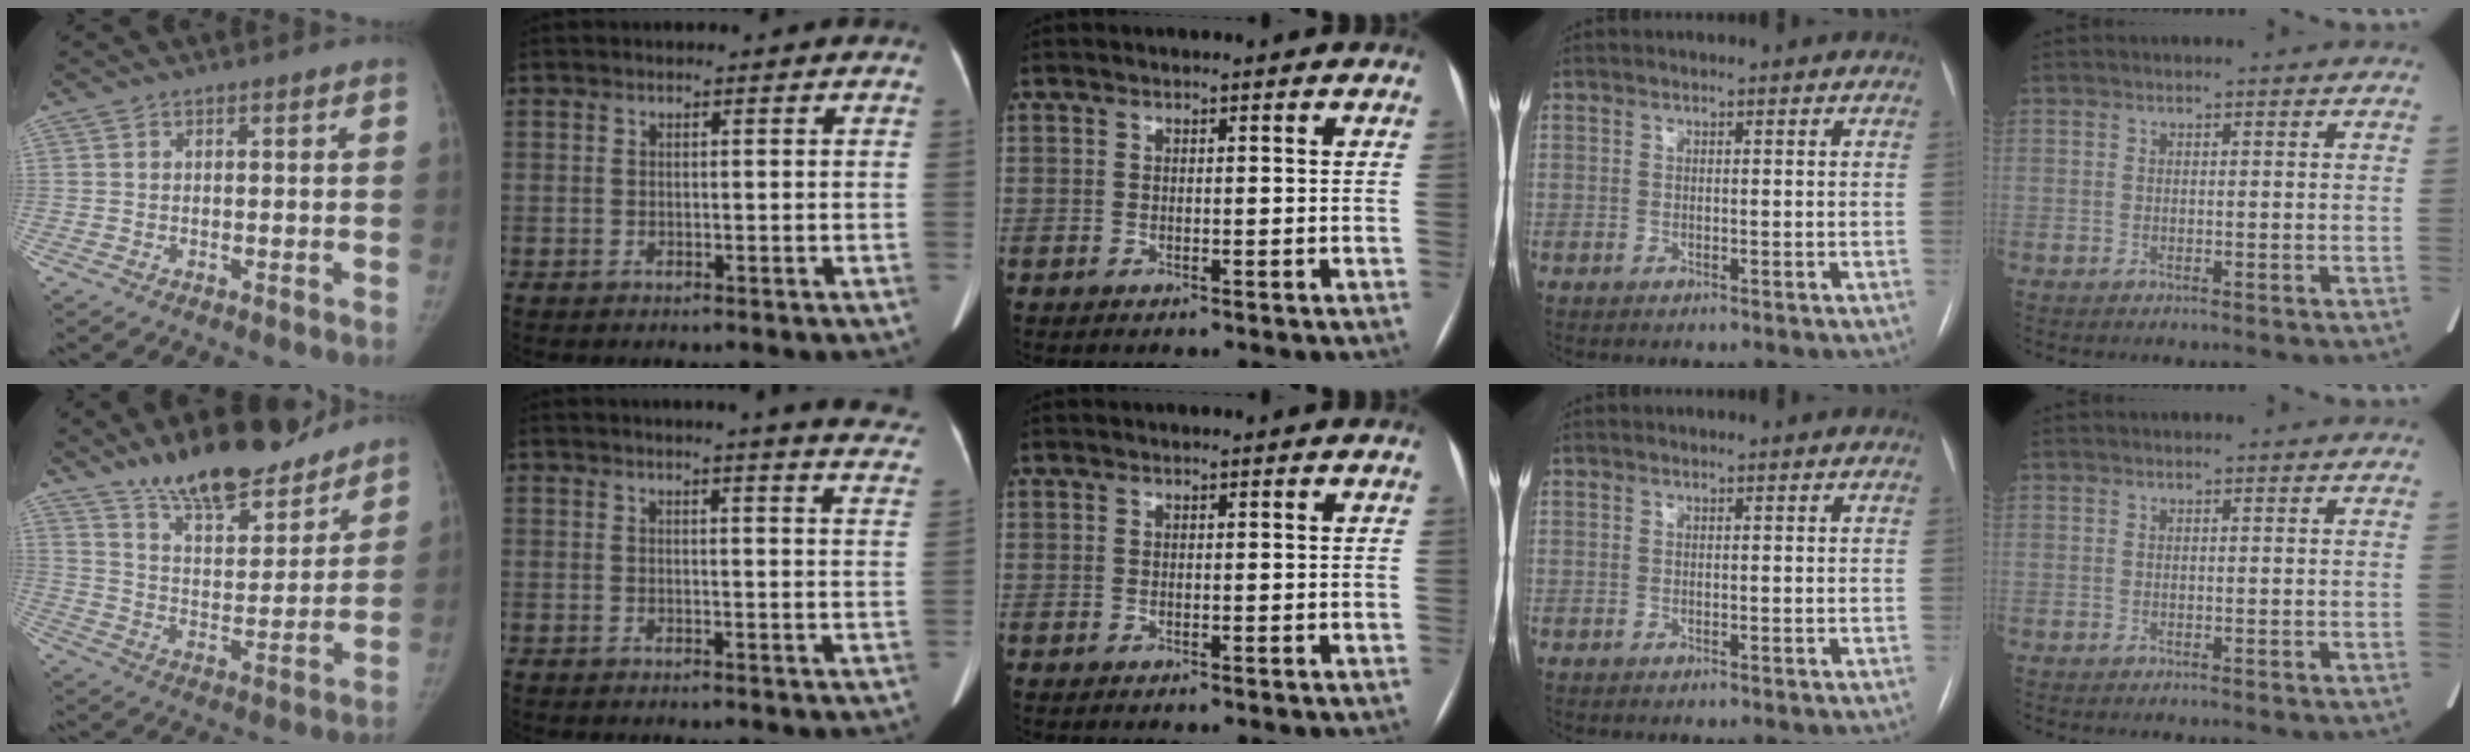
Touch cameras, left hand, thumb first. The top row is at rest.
{"thumb": {"total": 17.4, "force": [14.0, 5.7, 8.5], "torque": [-0.095, -0.086, 0.234]}, "index": {"total": 14.7, "force": [13.5, 0.1, 5.7], "torque": [-0.056, -0.064, 0.132]}}